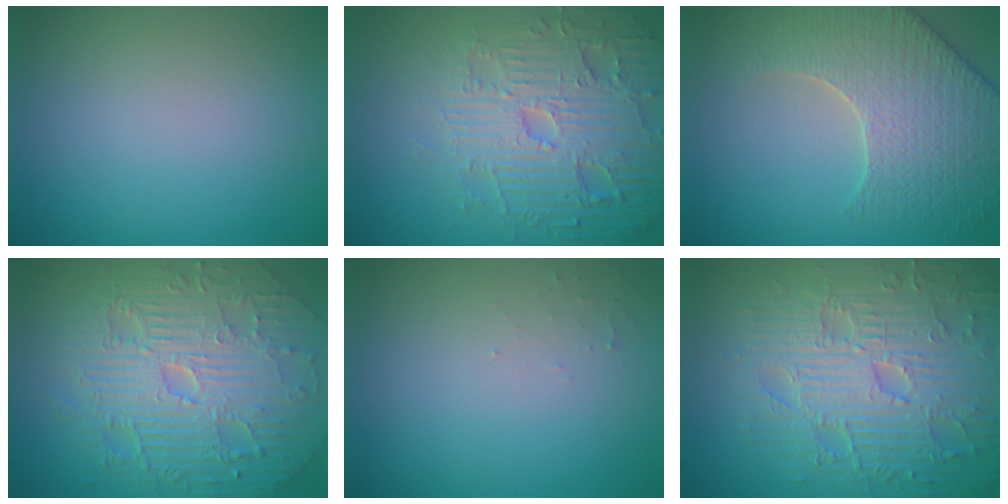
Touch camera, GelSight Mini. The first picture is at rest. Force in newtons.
{"total": 6.0, "press": 5.9, "slide": 1.5}
{"total": 6.0, "press": 5.4, "slide": 2.7}
{"total": 11.2, "press": 7.2, "slide": 8.6}
{"total": 0.7, "press": 0.7, "slide": 0.2}
{"total": 9.4, "press": 6.9, "slide": 6.5}